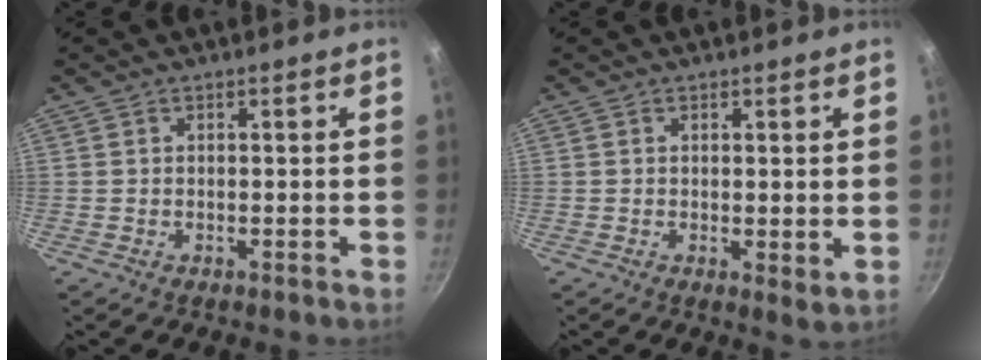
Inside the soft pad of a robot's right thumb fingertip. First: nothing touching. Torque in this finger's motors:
{"motor_torque": [-0.11, -0.12, -0.34, -0.03, 0.09]}